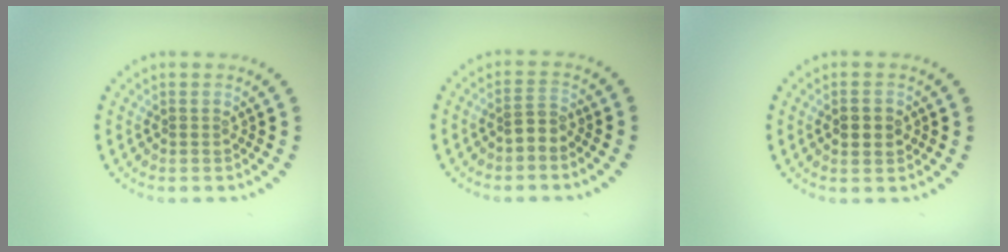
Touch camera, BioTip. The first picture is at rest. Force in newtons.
{"total": 1.7, "press": 1.2, "slide": 1.1}
{"total": 2.4, "press": 2.4, "slide": 0.2}